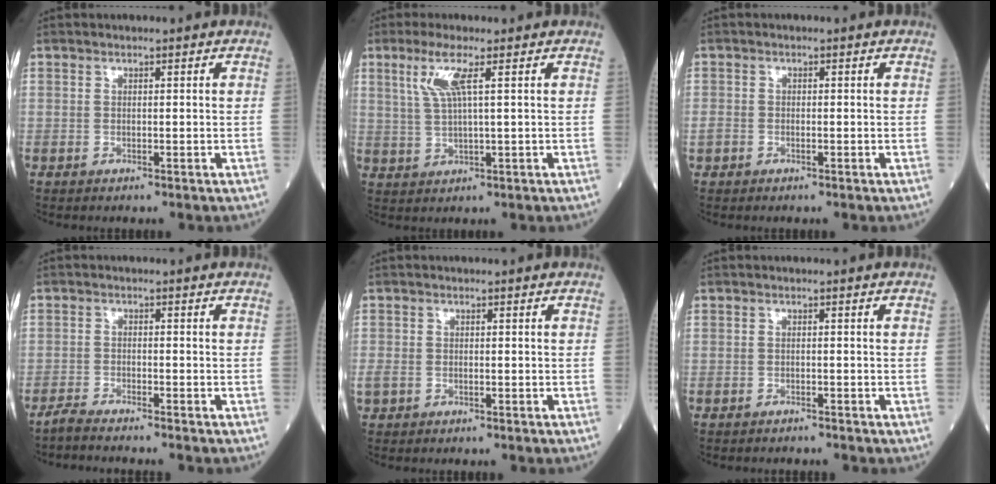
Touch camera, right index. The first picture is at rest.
{"total": 5.1, "force": [1.9, -0.1, 4.7], "torque": [-0.103, 0.006, 0.044]}
{"total": 1.3, "force": [-0.6, 0.9, 0.6], "torque": [-0.017, 0.001, -0.010]}
{"total": 3.8, "force": [-3.5, -0.6, 1.4], "torque": [-0.024, -0.010, -0.059]}
{"total": 2.0, "force": [-0.7, 1.4, 1.3], "torque": [-0.043, 0.002, -0.009]}
{"total": 1.1, "force": [-1.1, 0.1, 0.0], "torque": [-0.002, -0.004, -0.013]}